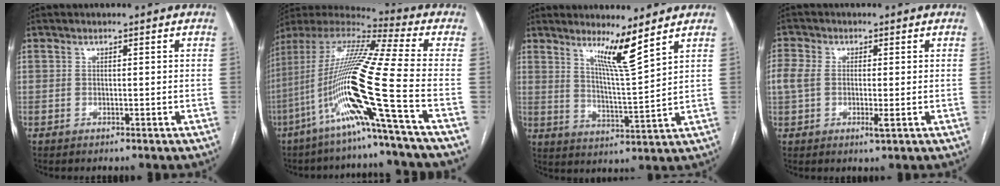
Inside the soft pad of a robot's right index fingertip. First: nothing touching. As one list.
[{"total": 20.5, "force": [-7.6, -1.9, 18.9], "torque": [-0.395, -0.018, -0.158]}, {"total": 7.0, "force": [5.1, -1.4, 4.6], "torque": [-0.083, -0.026, 0.094]}, {"total": 4.9, "force": [-0.3, 2.3, 4.3], "torque": [-0.104, 0.002, -0.006]}]